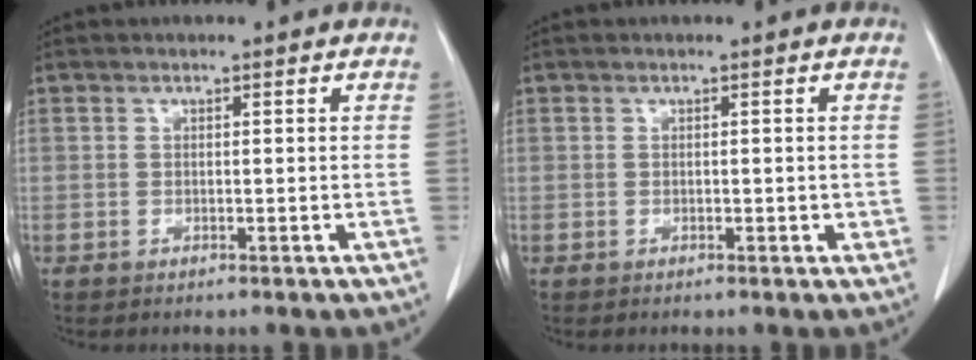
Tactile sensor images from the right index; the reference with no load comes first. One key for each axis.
{"total": 1.0, "fx": 0.0, "fy": 0.7, "fz": 0.7, "tx": -0.006, "ty": 0.001, "tz": 0.002}